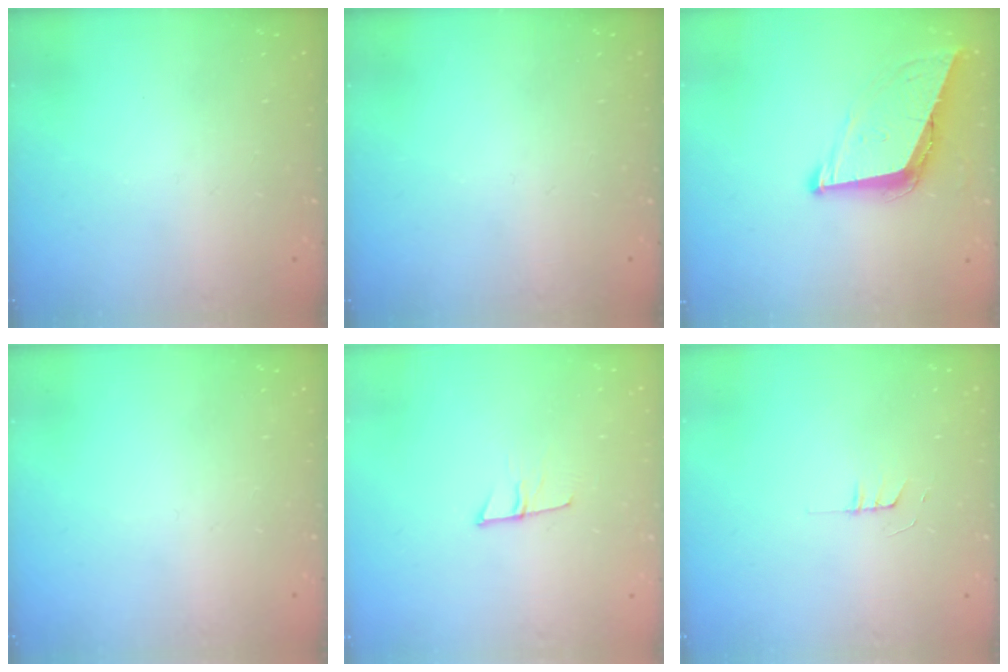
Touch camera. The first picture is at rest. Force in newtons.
{"total": 0.0}
{"total": 9.2, "press": 8.8, "slide": 2.7}
{"total": 0.0}
{"total": 6.0, "press": 5.9, "slide": 1.0}
{"total": 4.0, "press": 4.0, "slide": 0.4}